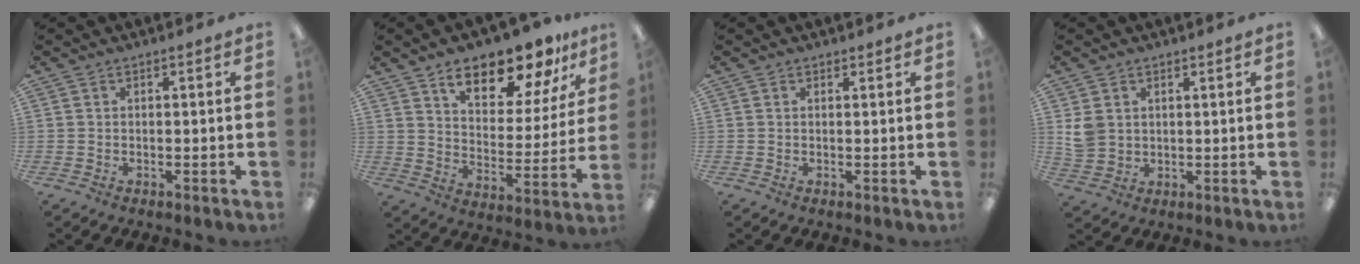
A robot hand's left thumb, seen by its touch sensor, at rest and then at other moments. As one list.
[{"total": 14.8, "force": [11.7, 5.3, 7.3], "torque": [-0.113, -0.074, 0.200]}, {"total": 0.6, "force": [0.5, 0.3, 0.0], "torque": [0.000, 0.000, 0.010]}, {"total": 5.1, "force": [2.0, 4.4, 1.6], "torque": [-0.031, 0.004, 0.041]}]